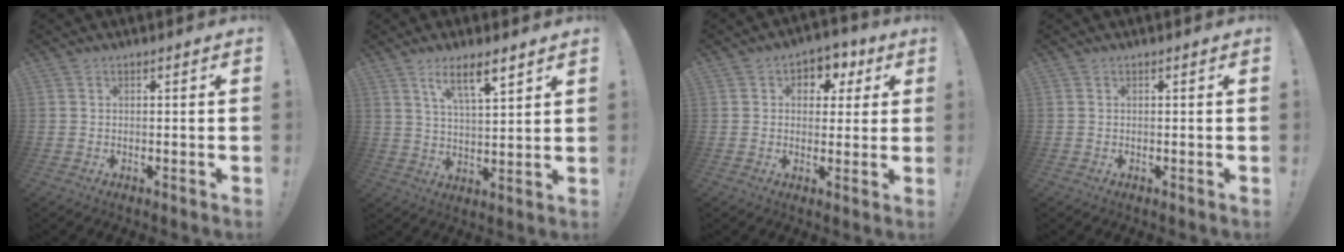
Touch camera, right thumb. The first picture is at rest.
{"total": 9.5, "force": [6.2, 2.1, 6.8], "torque": [-0.117, -0.031, 0.107]}
{"total": 6.1, "force": [1.5, 5.3, 2.6], "torque": [-0.017, -0.007, 0.026]}
{"total": 0.0}